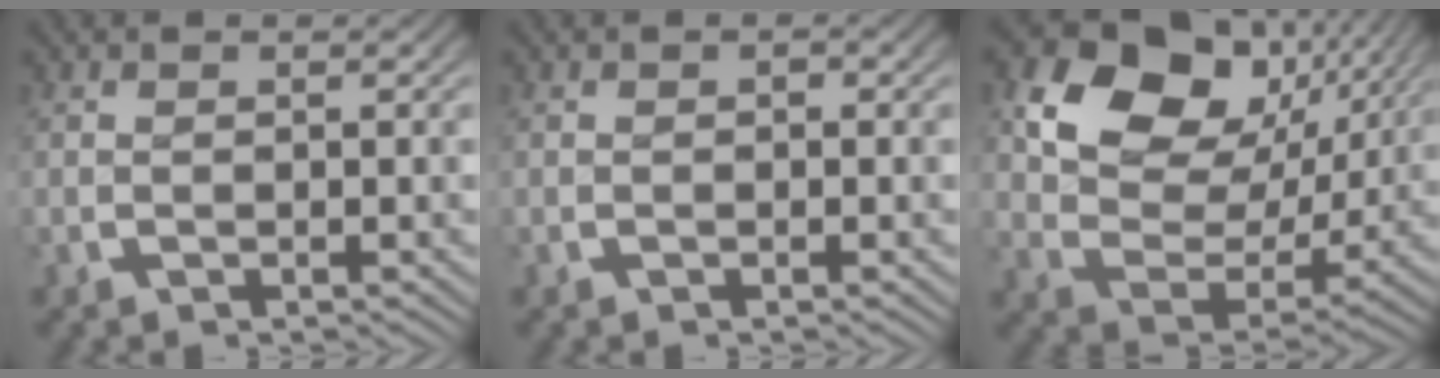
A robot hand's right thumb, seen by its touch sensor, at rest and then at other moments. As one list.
[{"total": 0.6, "force": [-0.2, 0.5, 0.3], "torque": [-0.004, -0.003, -0.005]}, {"total": 15.0, "force": [4.2, 10.7, 9.6], "torque": [-0.174, -0.003, 0.053]}]